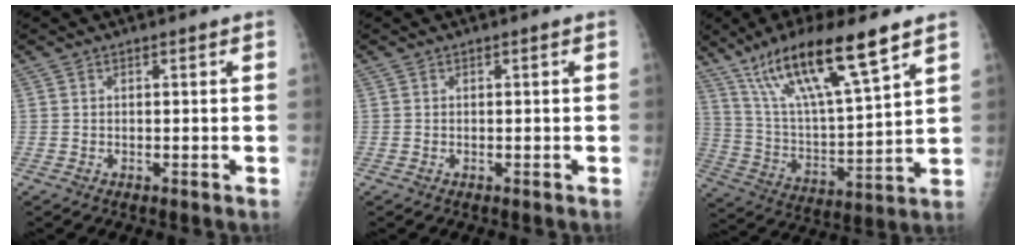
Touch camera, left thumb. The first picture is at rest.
{"total": 0.0}
{"total": 20.0, "force": [12.8, 3.6, 14.9], "torque": [-0.261, -0.043, 0.241]}